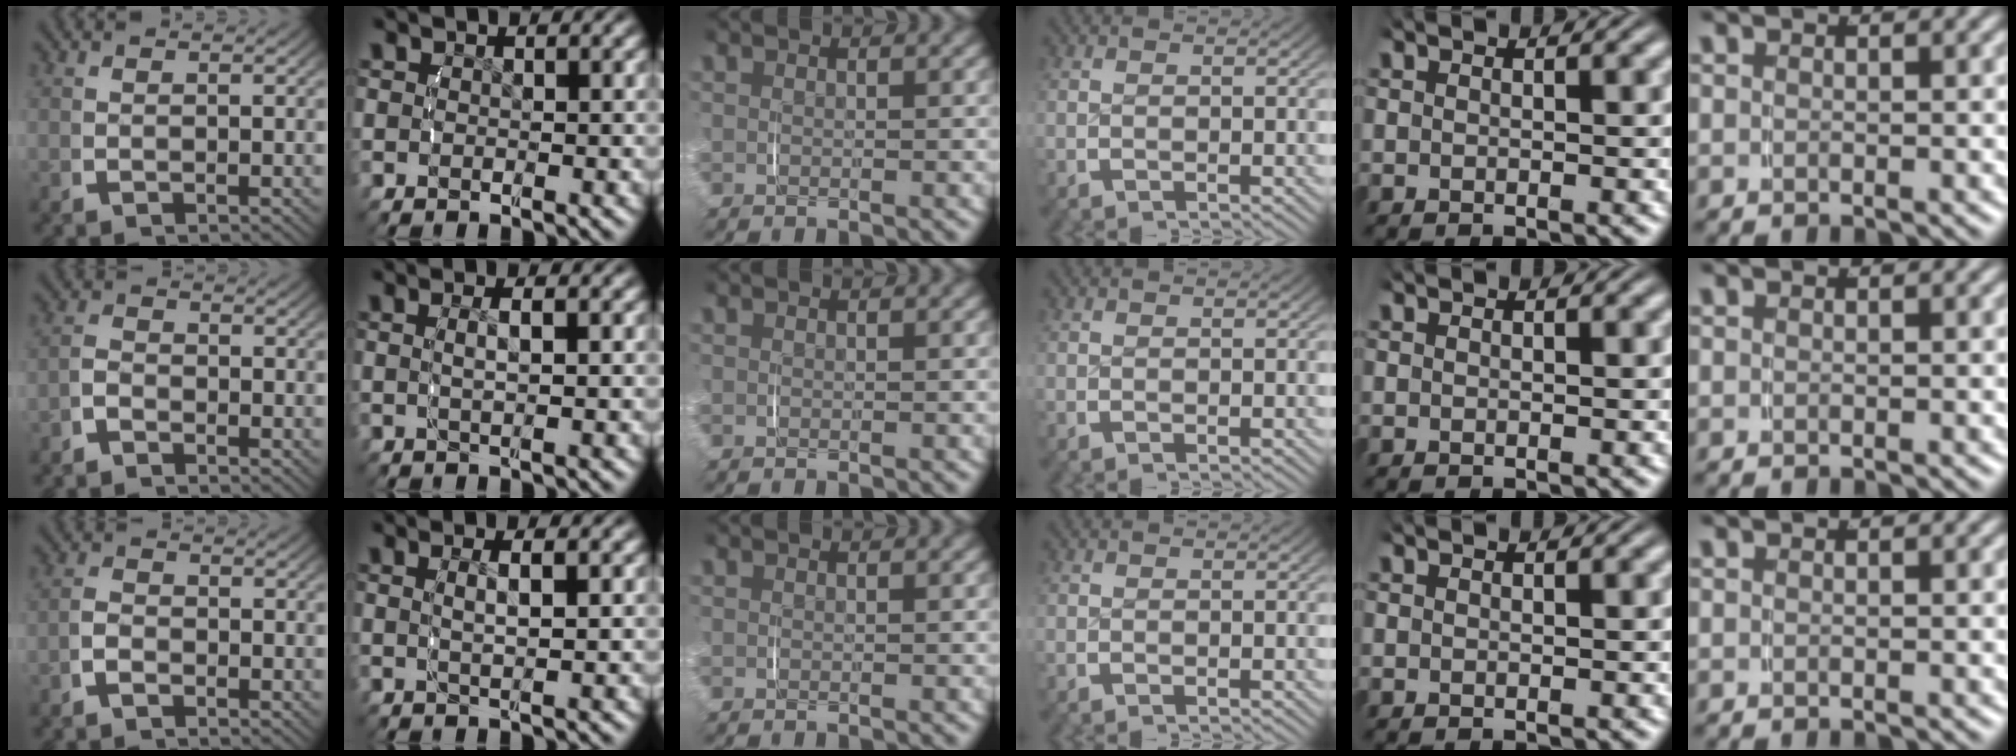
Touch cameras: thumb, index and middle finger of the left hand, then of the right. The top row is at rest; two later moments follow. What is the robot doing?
{"motion": "lift_and_place", "object": "pen bag"}